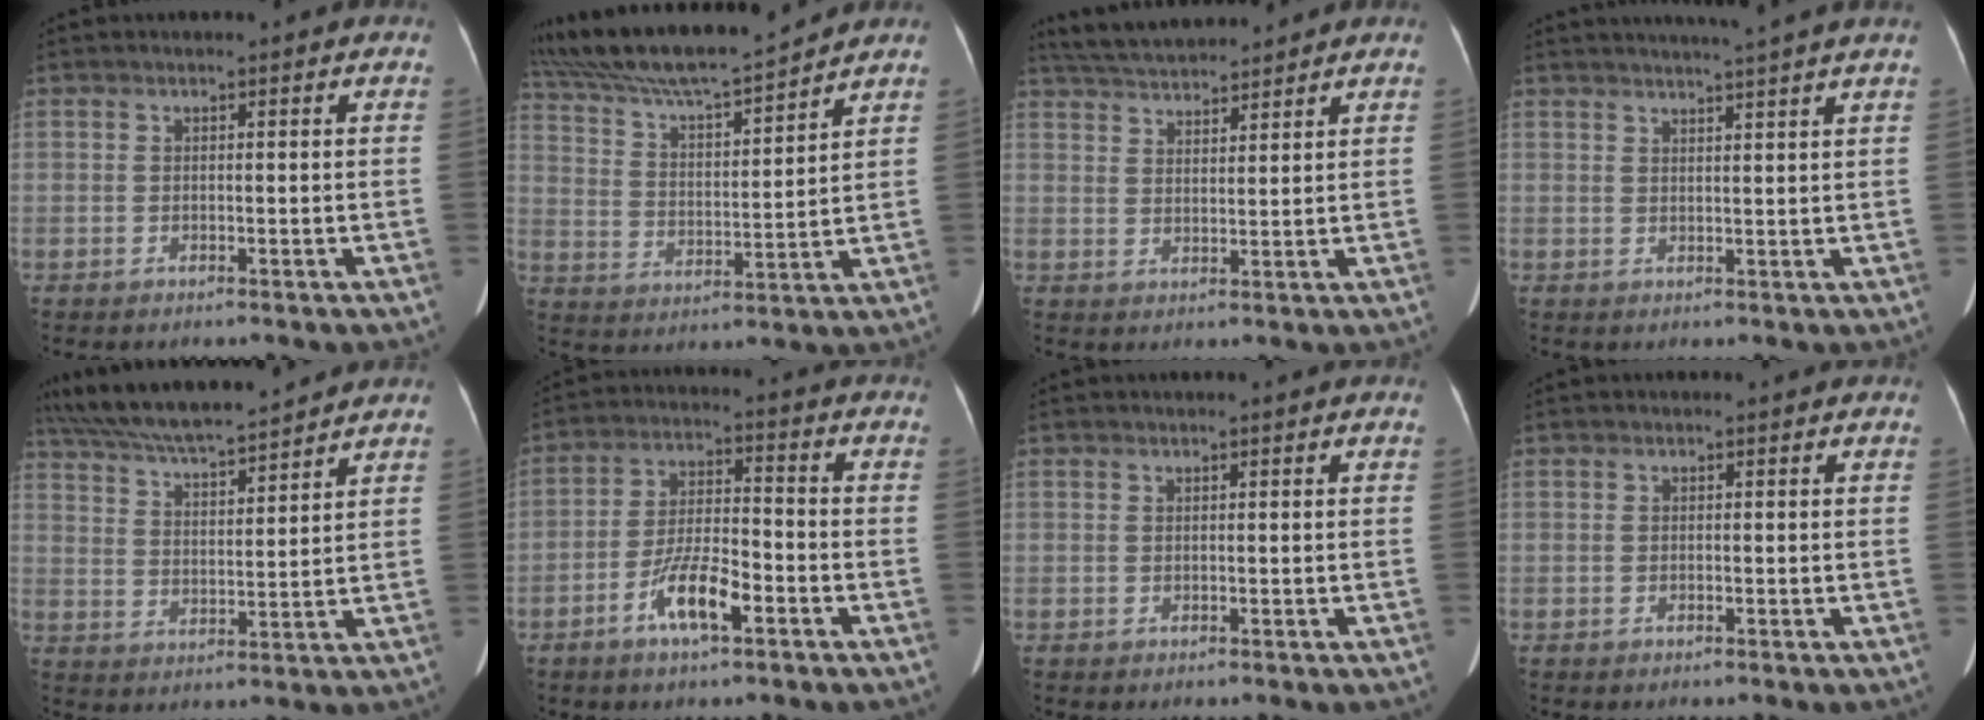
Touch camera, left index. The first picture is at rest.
{"total": 16.3, "force": [14.8, 0.5, 6.8], "torque": [-0.131, 0.013, 0.257]}
{"total": 8.3, "force": [7.9, 0.9, 2.4], "torque": [-0.049, 0.029, 0.137]}
{"total": 7.4, "force": [6.4, -1.4, 3.4], "torque": [-0.044, 0.011, 0.074]}
{"total": 15.3, "force": [13.8, 1.1, 6.7], "torque": [-0.124, 0.025, 0.234]}
{"total": 8.3, "force": [-4.2, 2.1, 6.8], "torque": [-0.135, 0.002, -0.078]}
{"total": 0.0}
{"total": 0.0}